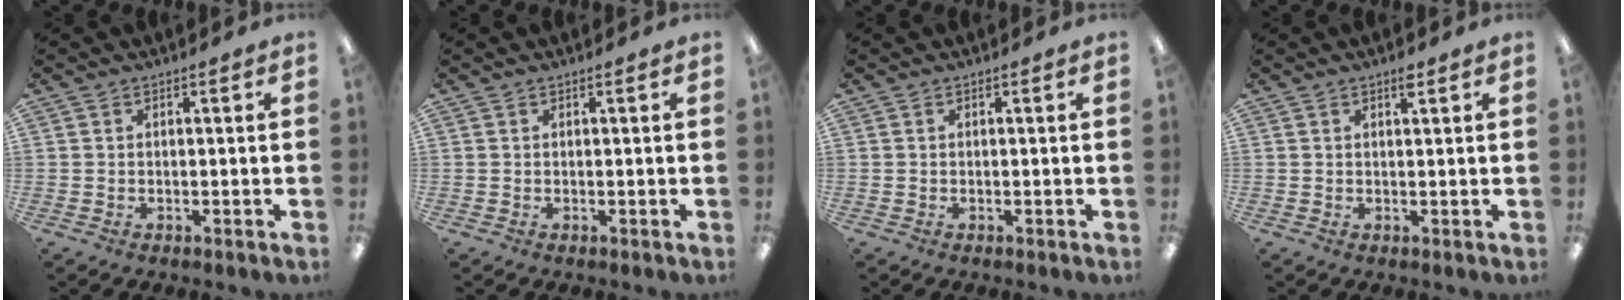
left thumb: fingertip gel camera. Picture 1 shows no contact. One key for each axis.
{"total": 0.0}
{"total": 0.0}
{"total": 1.9, "fx": 1.4, "fy": 0.4, "fz": 1.3, "tx": -0.021, "ty": -0.002, "tz": 0.022}